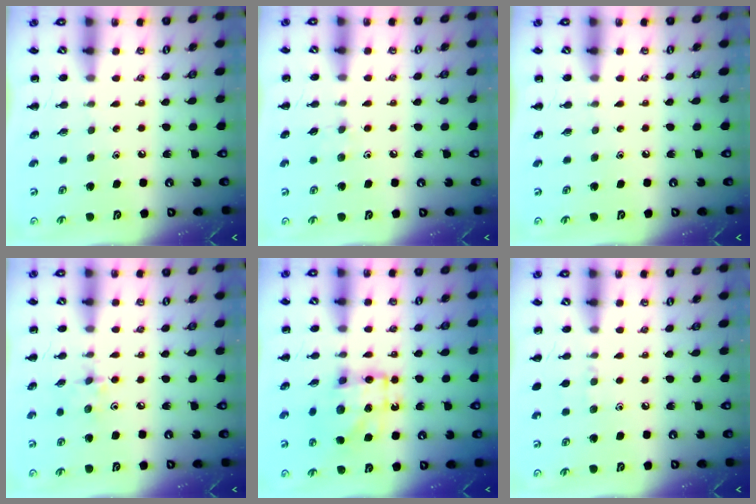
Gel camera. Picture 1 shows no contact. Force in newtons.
{"total": 5.9, "press": 5.6, "slide": 1.9}
{"total": 0.0}
{"total": 2.7, "press": 2.7, "slide": 0.5}
{"total": 12.3, "press": 12.2, "slide": 1.5}
{"total": 3.9, "press": 3.6, "slide": 1.5}